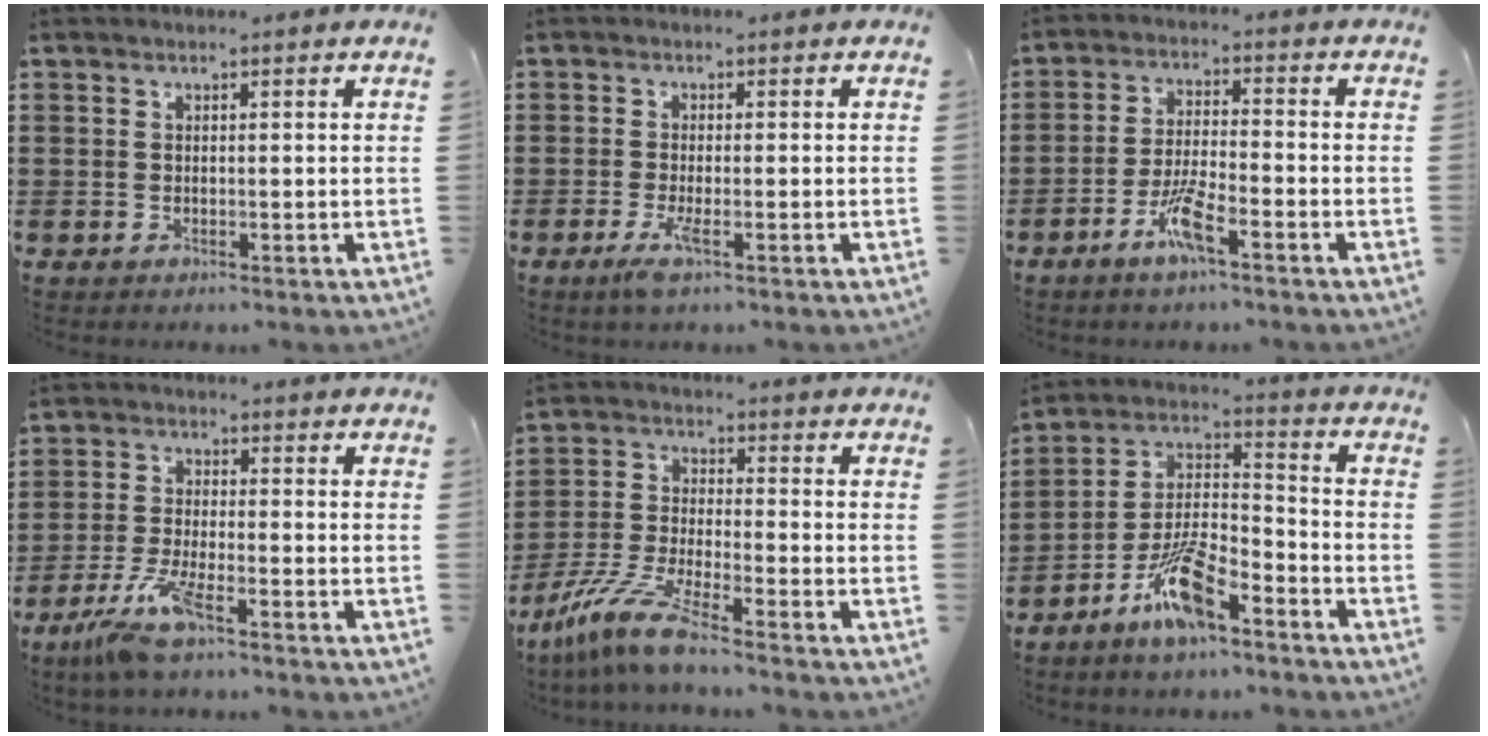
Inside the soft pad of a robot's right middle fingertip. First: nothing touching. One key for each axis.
{"total": 2.9, "fx": -1.2, "fy": 0.3, "fz": 2.6, "tx": -0.058, "ty": -0.012, "tz": -0.025}
{"total": 5.7, "fx": -3.4, "fy": 0.7, "fz": 4.4, "tx": -0.100, "ty": -0.007, "tz": -0.067}
{"total": 7.0, "fx": -4.9, "fy": 1.0, "fz": 4.9, "tx": -0.118, "ty": -0.017, "tz": -0.094}
{"total": 8.3, "fx": -6.8, "fy": 0.2, "fz": 4.7, "tx": -0.121, "ty": -0.014, "tz": -0.142}
{"total": 10.2, "fx": -6.9, "fy": 2.7, "fz": 6.9, "tx": -0.152, "ty": 0.004, "tz": -0.133}